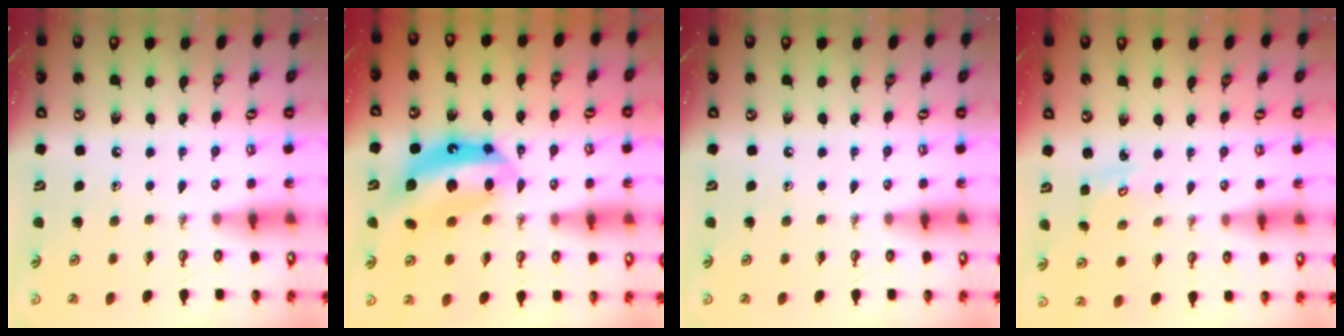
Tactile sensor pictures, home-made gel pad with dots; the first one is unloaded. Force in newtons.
{"total": 13.4, "press": 13.4, "slide": 0.9}
{"total": 0.0}
{"total": 2.2, "press": 2.2, "slide": 0.3}